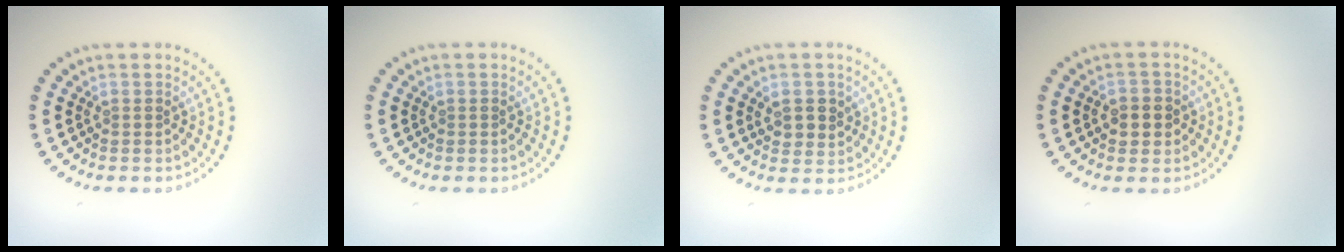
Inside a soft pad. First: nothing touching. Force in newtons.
{"total": 0.0}
{"total": 2.3, "press": 2.2, "slide": 0.7}
{"total": 2.4, "press": 2.3, "slide": 0.6}